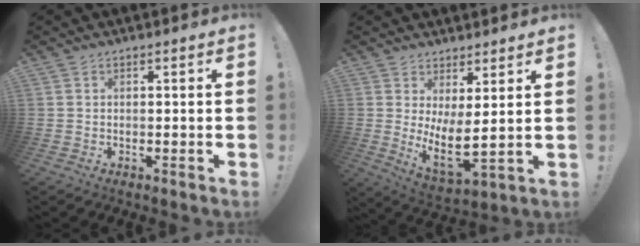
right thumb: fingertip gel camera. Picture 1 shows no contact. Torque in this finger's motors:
{"motor_torque": [0.54, 0.56, 0.28, -0.13, 0.19]}